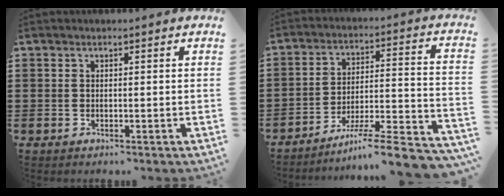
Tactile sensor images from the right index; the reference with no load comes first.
{"total": 7.9, "force": [-6.6, -0.2, 4.3], "torque": [-0.064, -0.008, -0.132]}